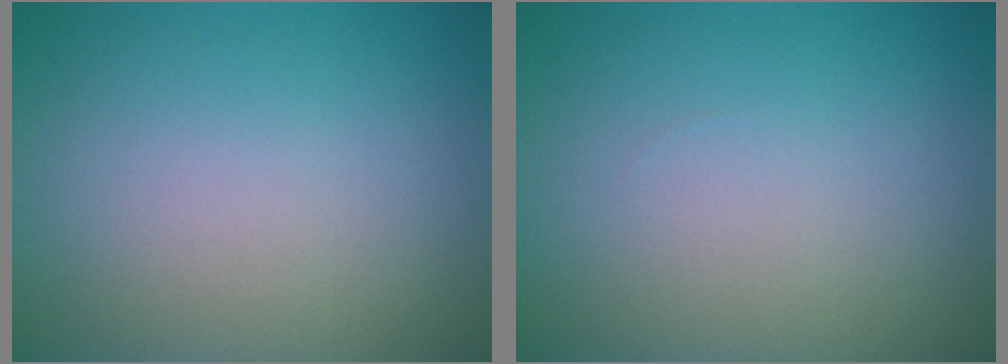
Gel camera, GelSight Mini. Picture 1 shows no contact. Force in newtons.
{"total": 0.0}